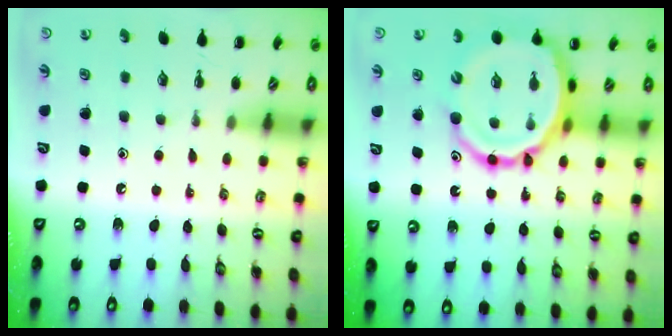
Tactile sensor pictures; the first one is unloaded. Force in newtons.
{"total": 15.9, "press": 15.4, "slide": 3.9}